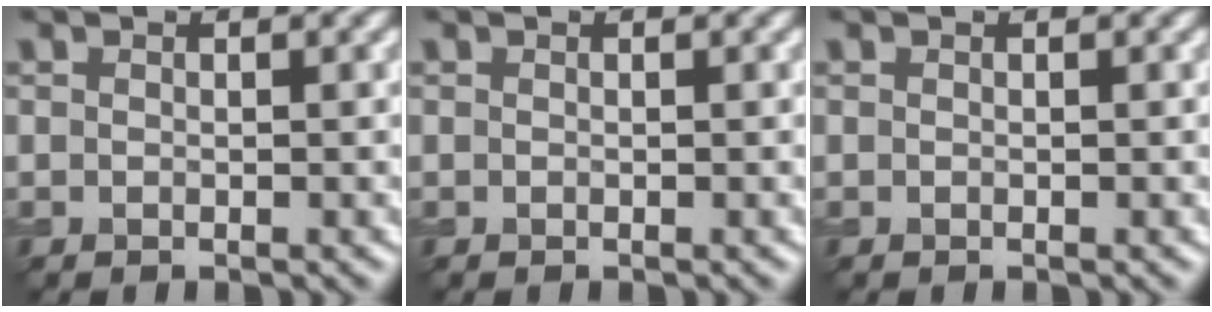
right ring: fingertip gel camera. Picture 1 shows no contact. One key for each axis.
{"total": 0.0}
{"total": 0.0}